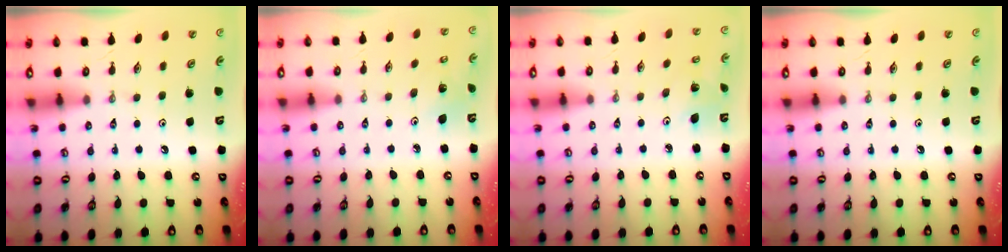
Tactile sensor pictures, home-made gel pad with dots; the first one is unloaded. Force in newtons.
{"total": 2.7, "press": 2.7, "slide": 0.2}
{"total": 2.7, "press": 2.7, "slide": 0.1}
{"total": 0.0}